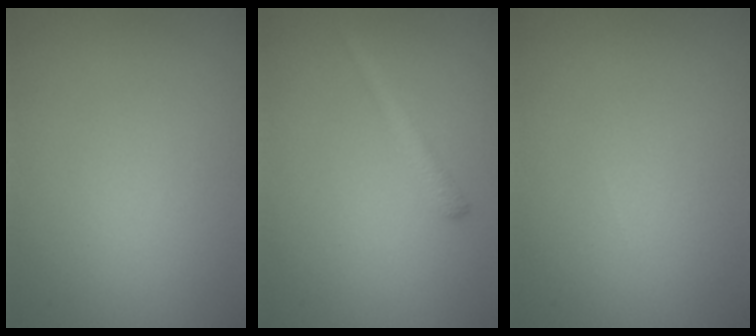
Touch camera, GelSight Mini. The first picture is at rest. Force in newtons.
{"total": 1.4, "press": 1.4, "slide": 0.2}
{"total": 0.0}